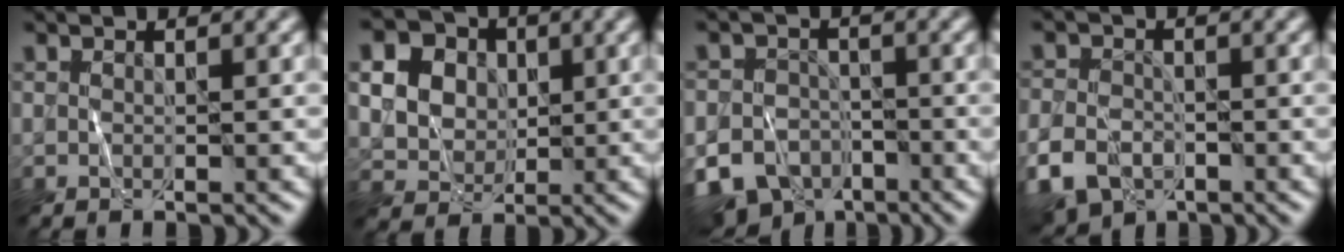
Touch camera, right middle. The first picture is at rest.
{"total": 13.5, "force": [4.6, 11.3, 5.8], "torque": [-0.140, 0.028, 0.075]}
{"total": 10.7, "force": [-6.4, 8.0, 3.3], "torque": [-0.049, -0.042, -0.123]}
{"total": 6.4, "force": [-3.6, 4.1, 3.4], "torque": [-0.067, -0.018, -0.069]}